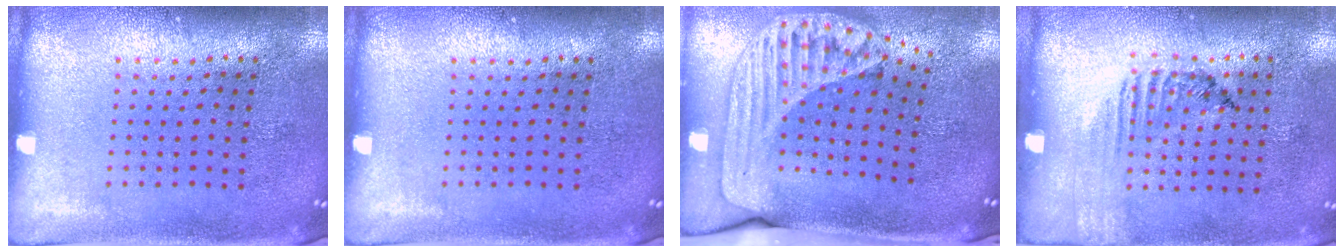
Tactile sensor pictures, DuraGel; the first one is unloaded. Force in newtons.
{"total": 0.0}
{"total": 2.2, "press": 1.7, "slide": 1.4}
{"total": 1.5, "press": 0.9, "slide": 1.2}